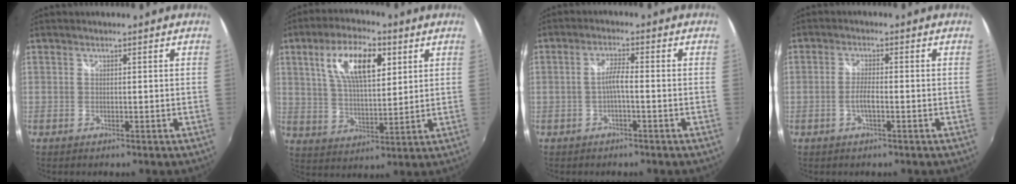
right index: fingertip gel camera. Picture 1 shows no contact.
{"total": 12.7, "force": [5.1, 5.2, 10.4], "torque": [-0.190, 0.018, 0.093]}
{"total": 2.7, "force": [-1.0, 0.1, 2.5], "torque": [-0.051, 0.005, -0.018]}
{"total": 2.4, "force": [-0.9, 0.3, 2.2], "torque": [-0.049, 0.005, -0.019]}